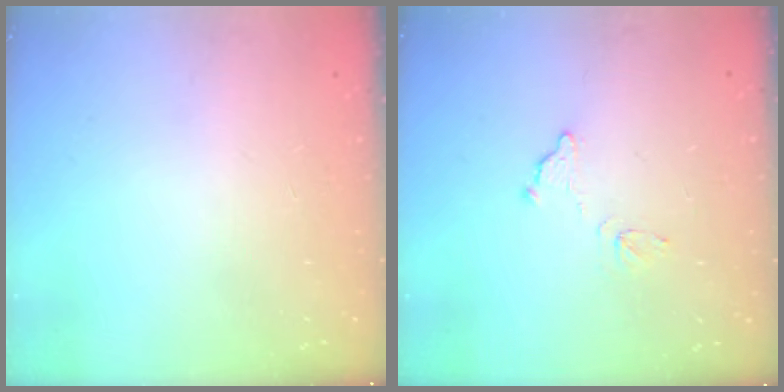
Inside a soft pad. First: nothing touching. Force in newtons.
{"total": 7.9, "press": 7.9, "slide": 0.4}